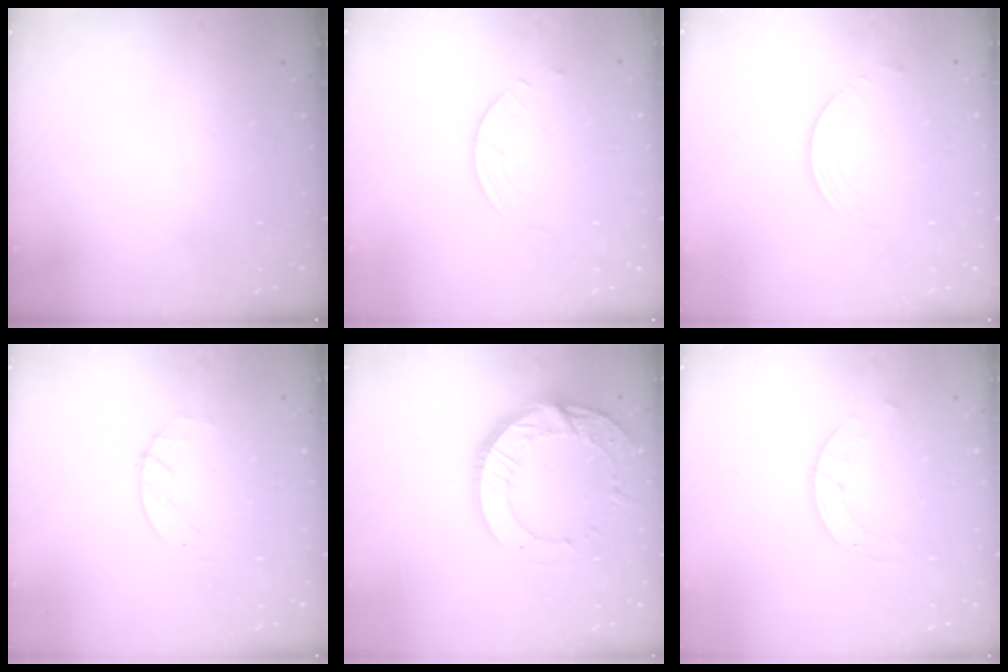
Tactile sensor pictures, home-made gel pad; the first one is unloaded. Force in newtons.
{"total": 2.5, "press": 2.4, "slide": 0.2}
{"total": 1.7, "press": 1.7, "slide": 0.2}
{"total": 1.9, "press": 1.9, "slide": 0.3}
{"total": 15.8, "press": 15.8, "slide": 1.3}
{"total": 4.5, "press": 4.5, "slide": 0.3}